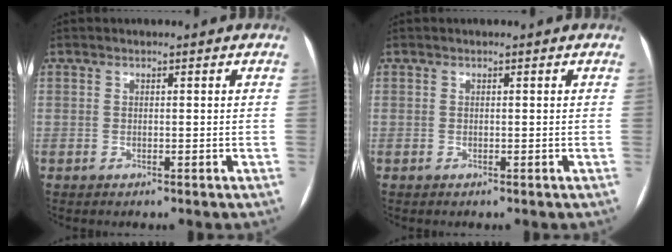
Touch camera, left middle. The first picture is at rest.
{"total": 0.0}